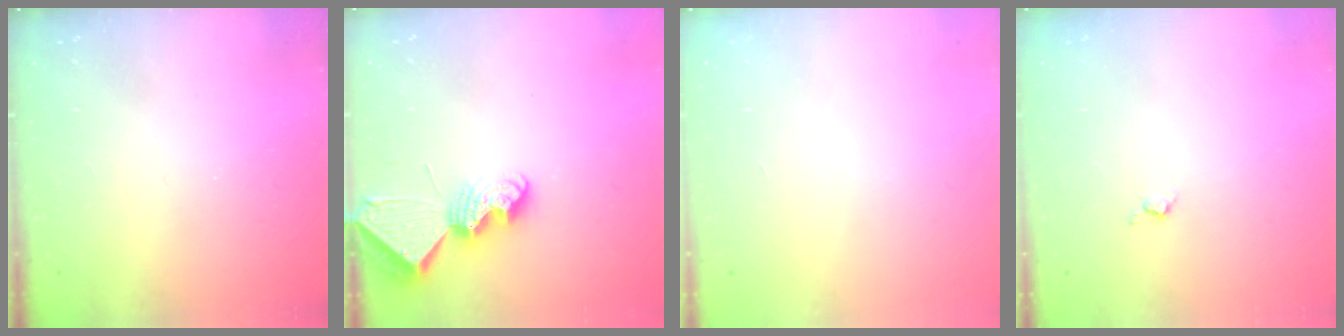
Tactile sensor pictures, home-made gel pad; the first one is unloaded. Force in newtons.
{"total": 8.8, "press": 8.7, "slide": 0.9}
{"total": 0.0}
{"total": 3.1, "press": 3.0, "slide": 0.6}